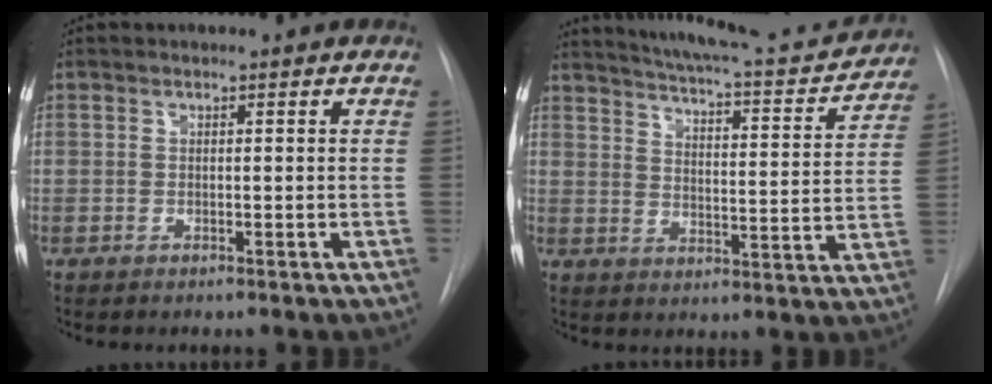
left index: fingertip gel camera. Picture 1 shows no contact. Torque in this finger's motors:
{"motor_torque": [0.94, -1.20, 0.21, 0.04]}